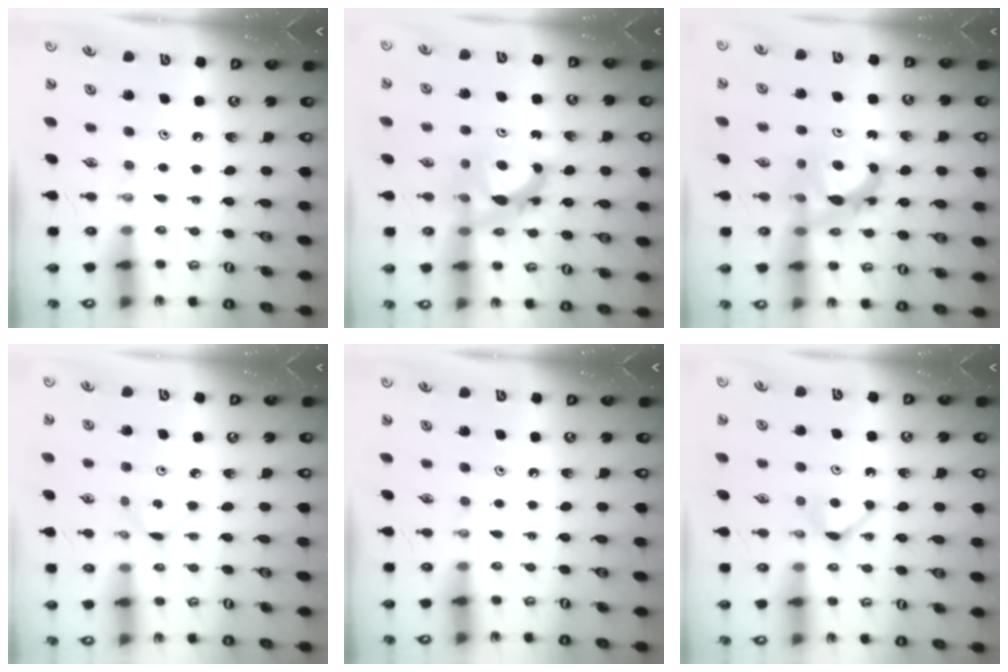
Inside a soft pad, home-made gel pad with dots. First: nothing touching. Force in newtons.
{"total": 7.5, "press": 7.5, "slide": 0.4}
{"total": 7.5, "press": 7.5, "slide": 0.4}
{"total": 2.7, "press": 2.7, "slide": 0.3}
{"total": 0.0}
{"total": 4.2, "press": 4.2, "slide": 0.5}